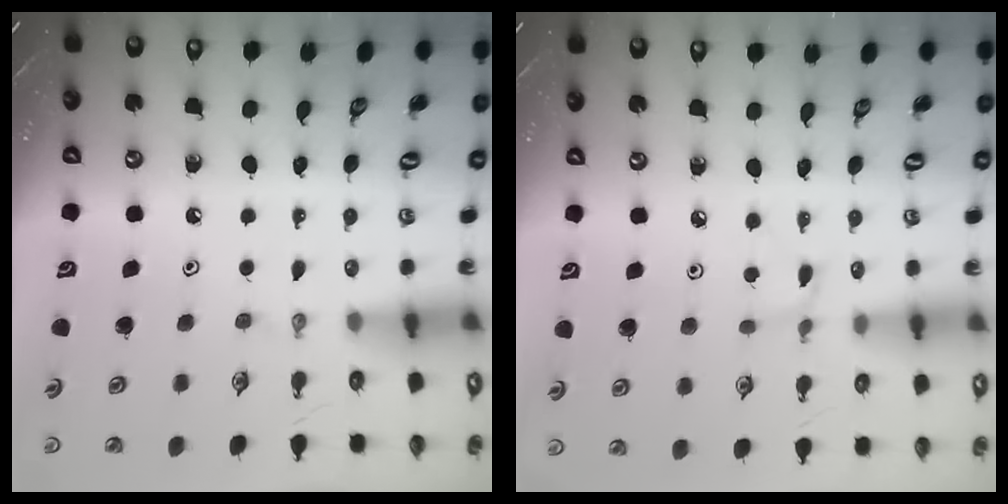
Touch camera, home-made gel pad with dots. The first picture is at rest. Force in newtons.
{"total": 1.6, "press": 1.5, "slide": 0.2}